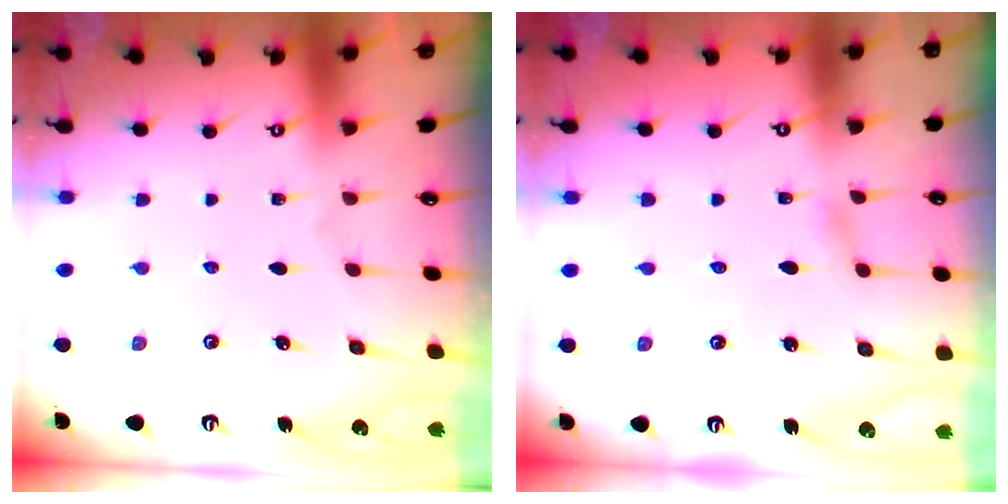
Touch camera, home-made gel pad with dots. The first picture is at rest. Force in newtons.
{"total": 2.2, "press": 2.2, "slide": 0.2}